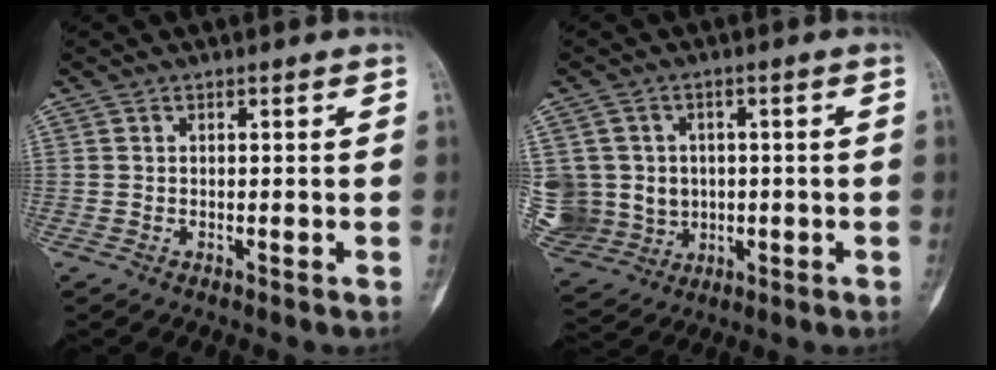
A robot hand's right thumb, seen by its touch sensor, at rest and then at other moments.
{"total": 13.8, "force": [-0.1, 12.9, 5.0], "torque": [-0.108, 0.022, 0.024]}